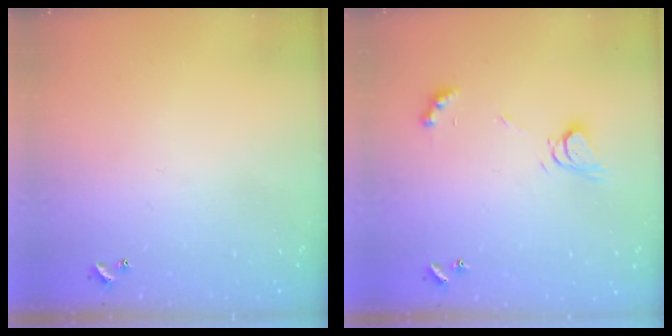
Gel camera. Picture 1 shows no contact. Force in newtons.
{"total": 6.3, "press": 6.3, "slide": 0.3}